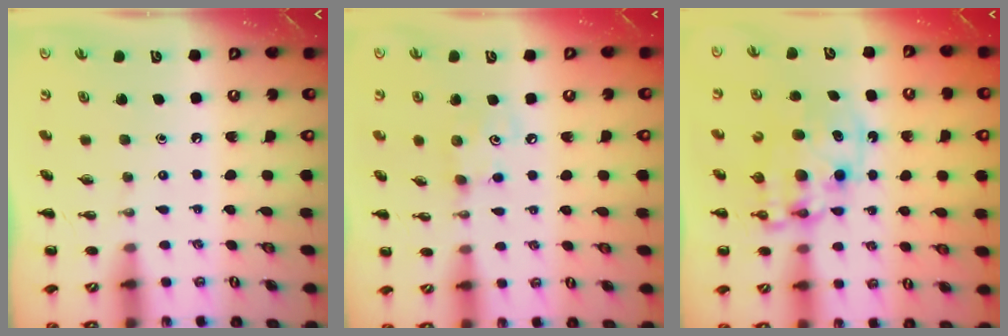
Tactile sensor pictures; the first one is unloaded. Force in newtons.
{"total": 3.9, "press": 3.8, "slide": 0.6}
{"total": 11.2, "press": 10.9, "slide": 2.6}